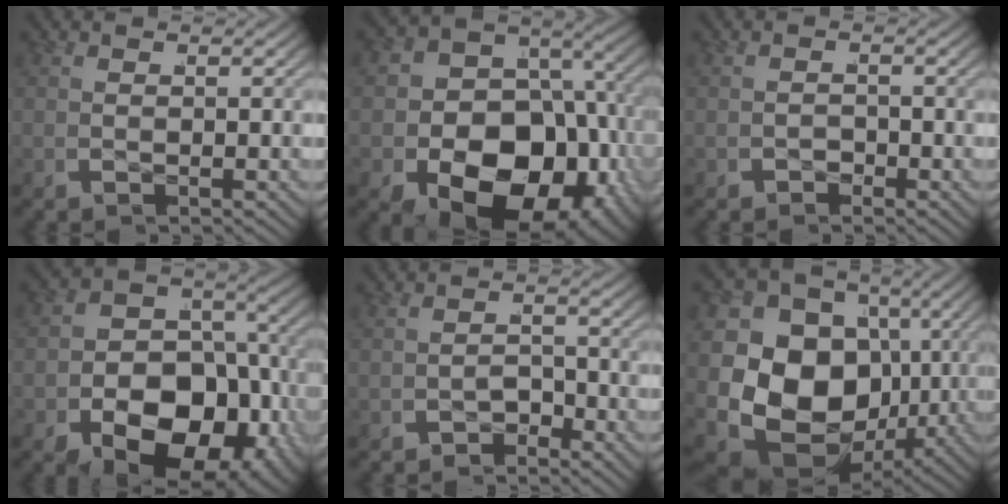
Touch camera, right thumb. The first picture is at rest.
{"total": 18.6, "force": [-3.3, 12.9, 13.0], "torque": [-0.244, -0.070, -0.022]}
{"total": 1.1, "force": [-1.0, 0.4, -0.2], "torque": [0.001, -0.006, -0.014]}
{"total": 15.0, "force": [-3.2, 9.9, 10.8], "torque": [-0.190, -0.053, -0.030]}
{"total": 2.0, "force": [-1.9, 0.4, -0.3], "torque": [0.005, -0.009, -0.027]}
{"total": 24.3, "force": [-1.1, 18.8, 15.3], "torque": [-0.346, -0.063, -0.004]}